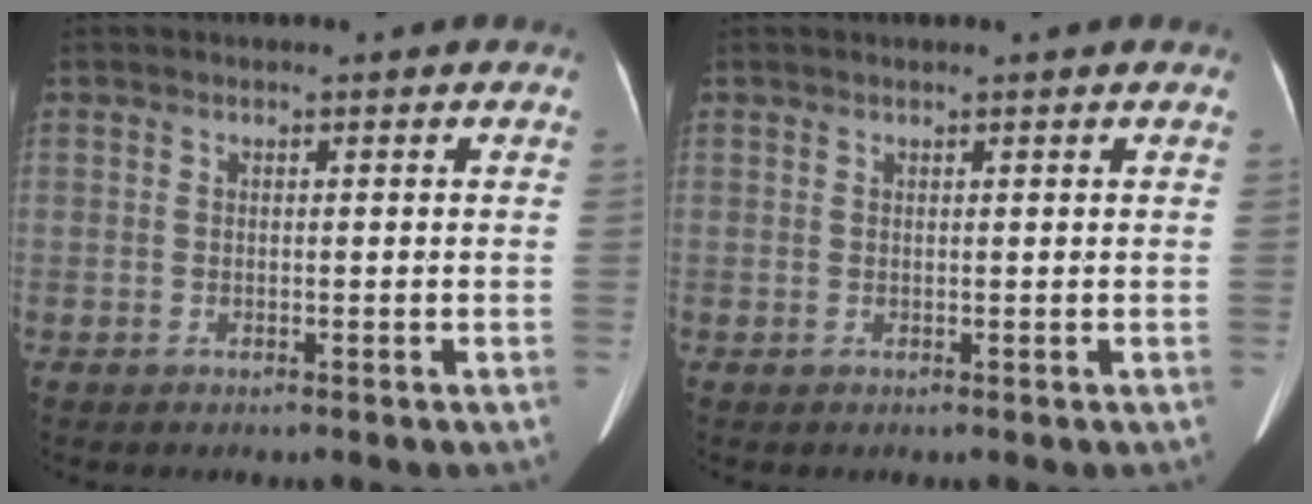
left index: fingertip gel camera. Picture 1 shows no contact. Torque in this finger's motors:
{"motor_torque": [-0.83, 0.95, -0.76, -0.09]}